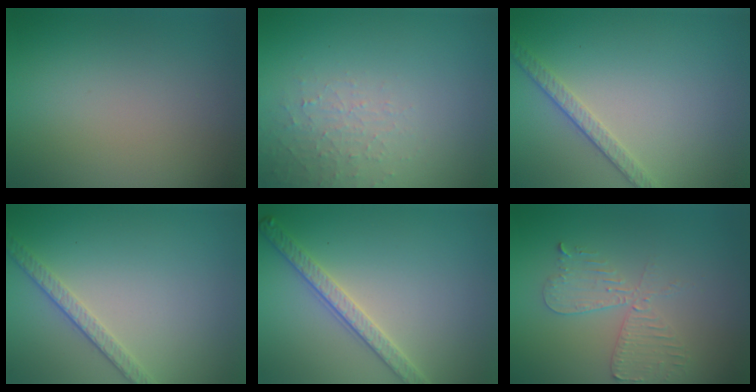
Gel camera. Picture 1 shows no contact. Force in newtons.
{"total": 2.1, "press": 2.0, "slide": 0.5}
{"total": 2.5, "press": 2.2, "slide": 1.2}
{"total": 2.5, "press": 2.2, "slide": 1.2}
{"total": 2.8, "press": 2.7, "slide": 0.7}
{"total": 2.6, "press": 2.5, "slide": 0.5}